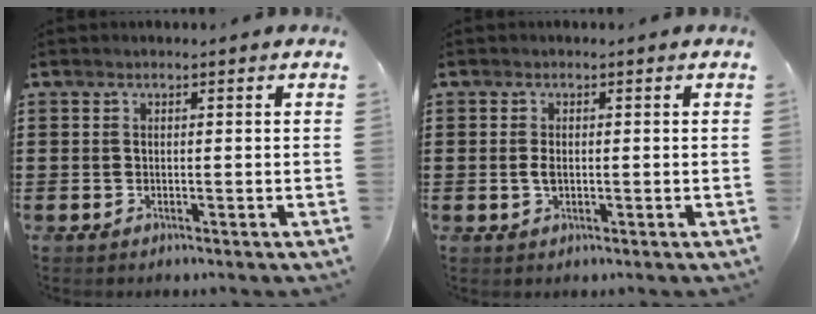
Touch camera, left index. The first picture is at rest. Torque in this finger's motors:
{"motor_torque": [0.31, 0.27, 0.19, 0.03]}